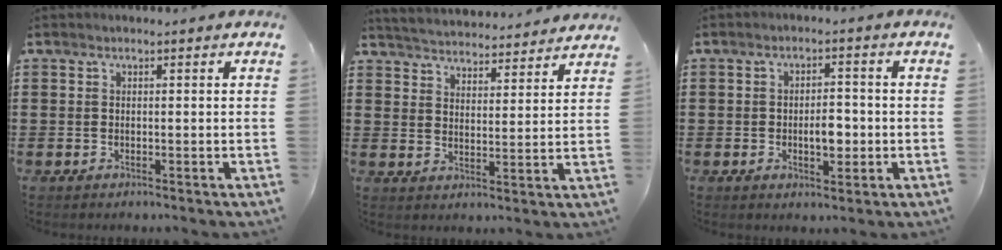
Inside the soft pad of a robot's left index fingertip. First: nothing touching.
{"total": 4.3, "force": [4.3, -0.3, -0.2], "torque": [-0.017, -0.031, 0.073]}
{"total": 4.1, "force": [-0.6, 2.0, 3.5], "torque": [-0.051, -0.002, -0.018]}